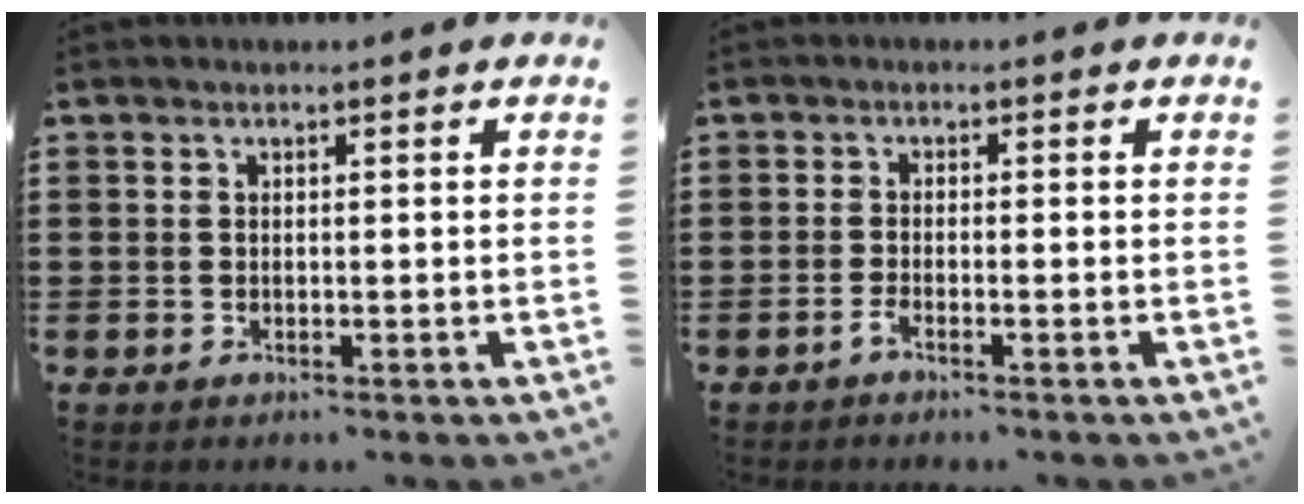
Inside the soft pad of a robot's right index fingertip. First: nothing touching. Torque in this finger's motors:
{"motor_torque": [-0.09, 0.03, 0.03, 0.01]}